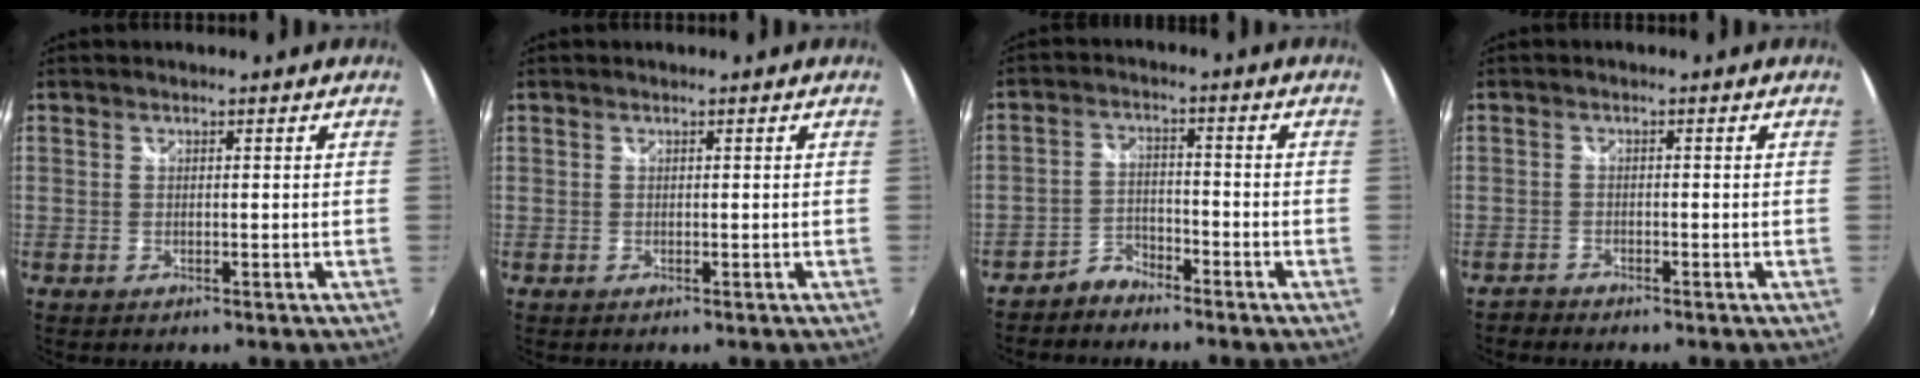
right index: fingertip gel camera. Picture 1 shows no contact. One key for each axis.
{"total": 0.0}
{"total": 4.3, "fx": -3.9, "fy": 1.6, "fz": 0.5, "tx": -0.013, "ty": 0.008, "tz": -0.076}
{"total": 1.7, "fx": -1.7, "fy": 0.5, "fz": -0.1, "tx": -0.003, "ty": -0.001, "tz": -0.034}